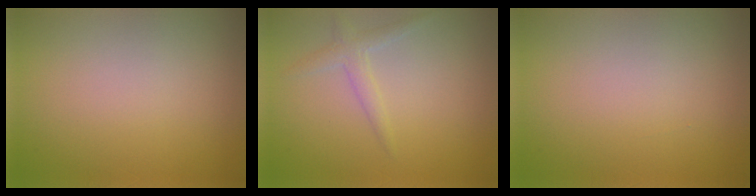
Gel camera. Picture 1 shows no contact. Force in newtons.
{"total": 1.4, "press": 1.4, "slide": 0.0}
{"total": 0.0}